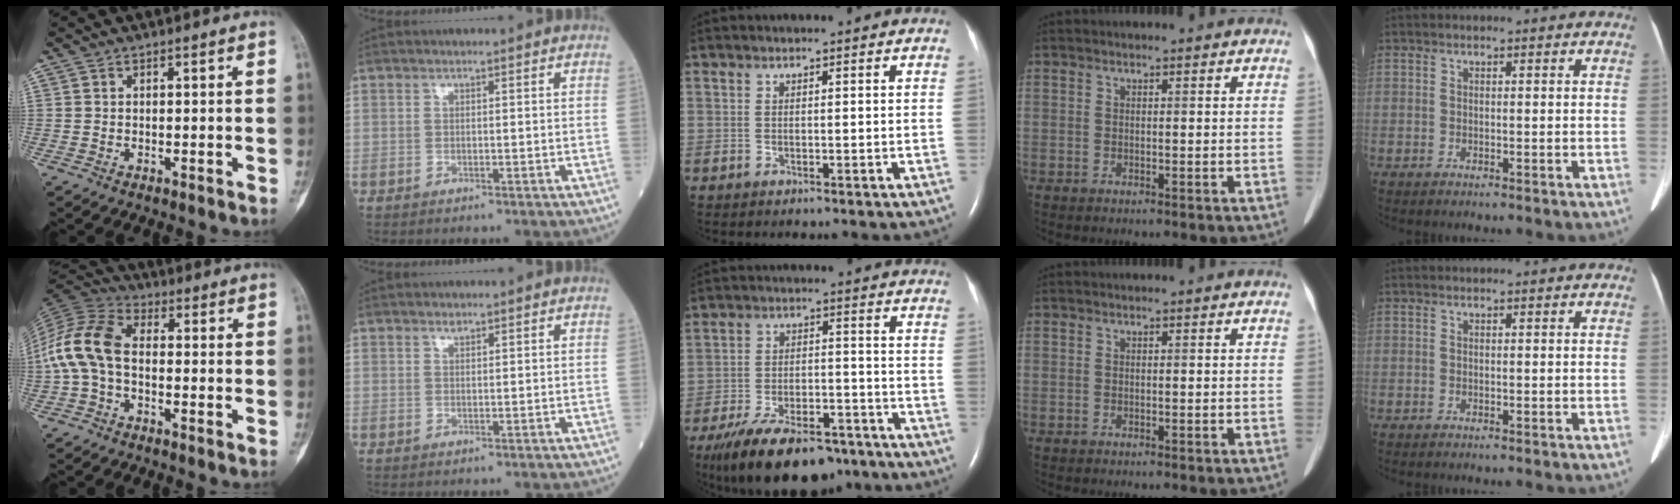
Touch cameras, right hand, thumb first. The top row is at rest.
{"thumb": {"total": 10.8, "force": [-1.2, 6.6, 8.5], "torque": [-0.175, 0.033, -0.036]}, "index": {"total": 0.6, "force": [0.6, 0.2, 0.2], "torque": [-0.008, -0.004, 0.010]}, "middle": {"total": 16.9, "force": [-12.6, 6.4, 9.2], "torque": [-0.161, -0.005, -0.199]}}